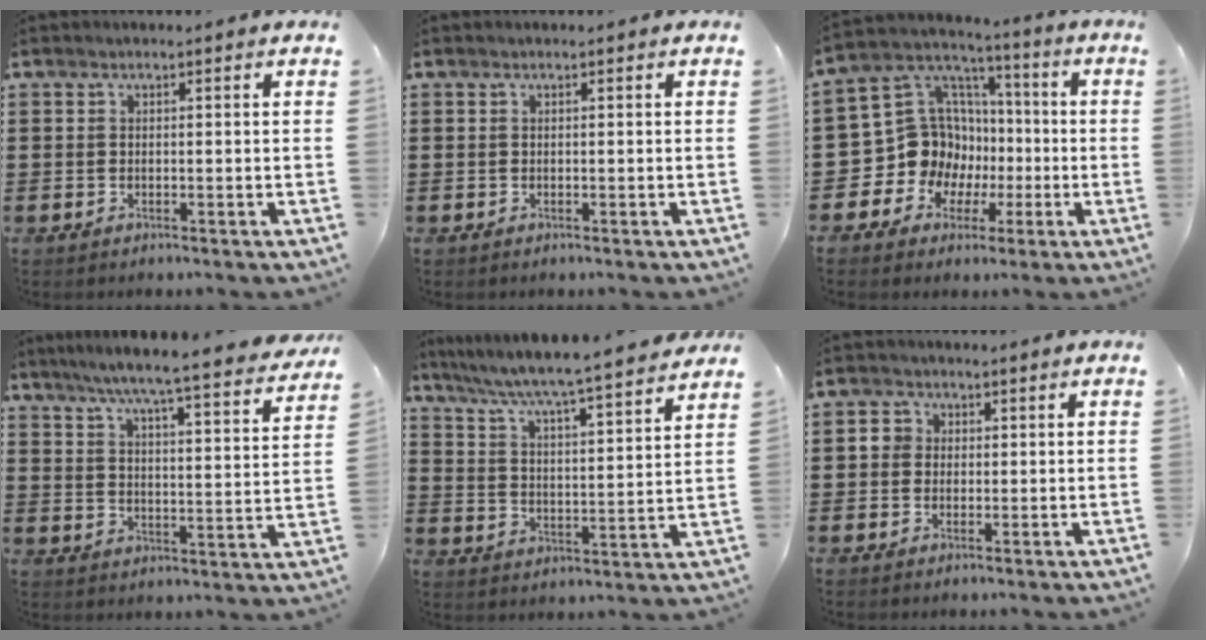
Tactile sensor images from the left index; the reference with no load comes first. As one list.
[{"total": 0.0}, {"total": 12.7, "force": [-1.6, 11.9, 4.2], "torque": [-0.127, -0.007, -0.018]}, {"total": 6.2, "force": [5.4, -1.0, 2.8], "torque": [-0.078, -0.044, 0.084]}, {"total": 5.2, "force": [4.8, -0.7, 2.0], "torque": [-0.064, -0.045, 0.071]}, {"total": 2.5, "force": [0.4, 2.4, 0.6], "torque": [-0.024, 0.010, 0.003]}]